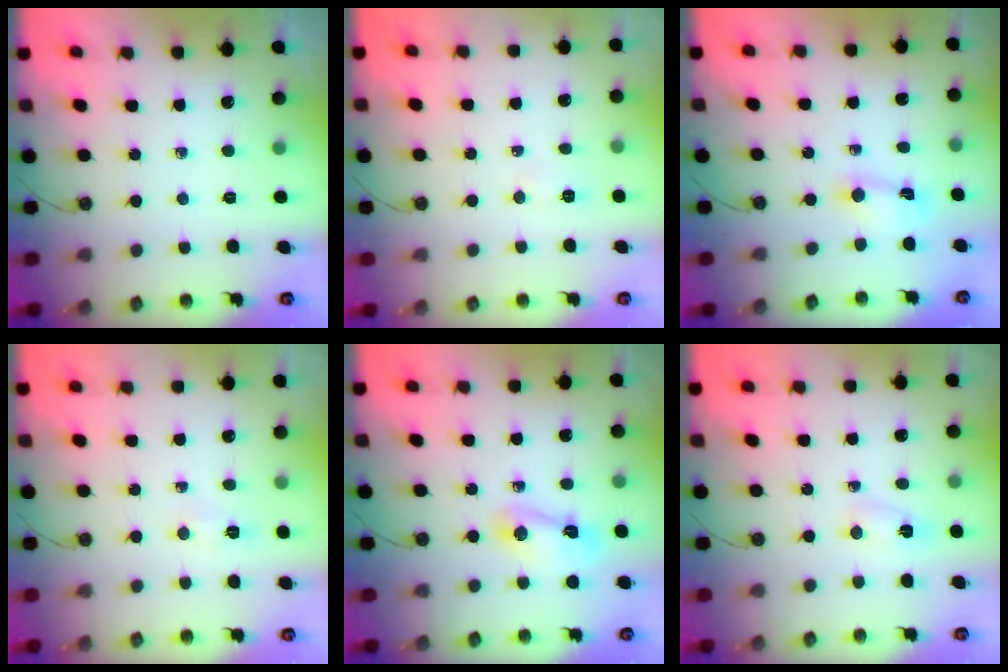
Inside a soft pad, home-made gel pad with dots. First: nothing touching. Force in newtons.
{"total": 3.9, "press": 3.9, "slide": 0.2}
{"total": 2.0, "press": 2.0, "slide": 0.4}
{"total": 3.8, "press": 3.8, "slide": 0.5}
{"total": 4.8, "press": 4.7, "slide": 1.0}
{"total": 2.2, "press": 2.2, "slide": 0.5}